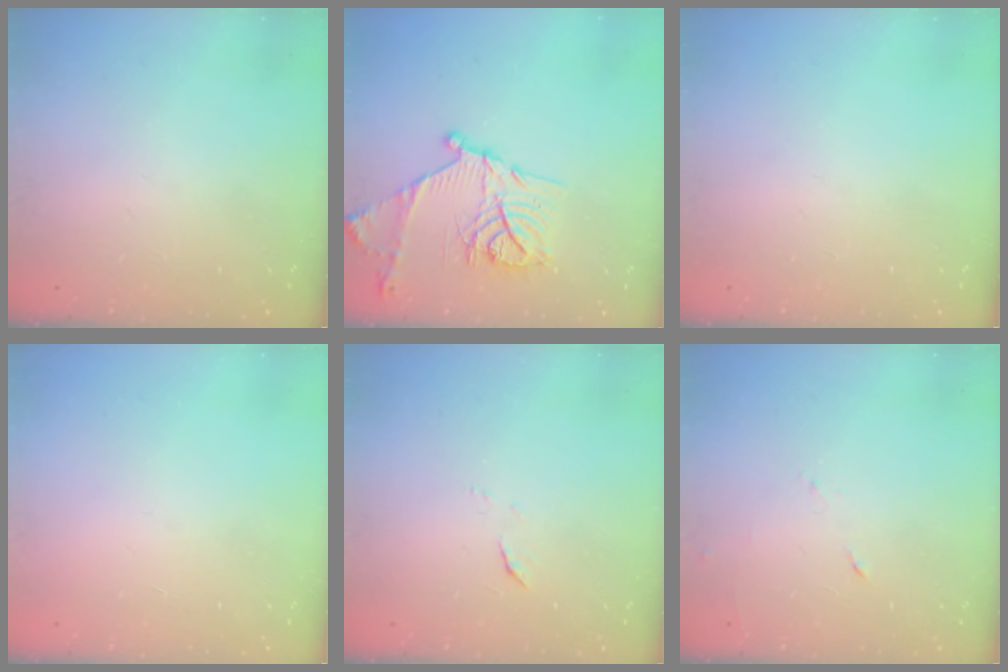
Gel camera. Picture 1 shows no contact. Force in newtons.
{"total": 17.5, "press": 17.5, "slide": 1.2}
{"total": 0.0}
{"total": 1.7, "press": 1.6, "slide": 0.1}
{"total": 4.1, "press": 4.1, "slide": 0.3}
{"total": 3.9, "press": 3.8, "slide": 0.8}